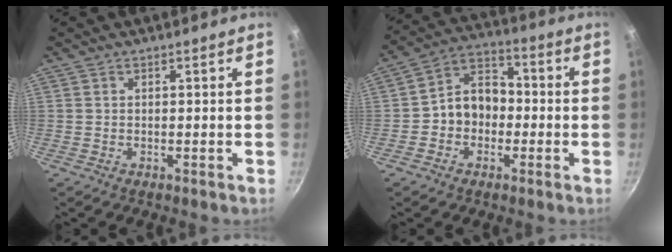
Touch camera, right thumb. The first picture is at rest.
{"total": 9.2, "force": [-1.5, 7.4, 5.4], "torque": [-0.045, 0.036, -0.041]}